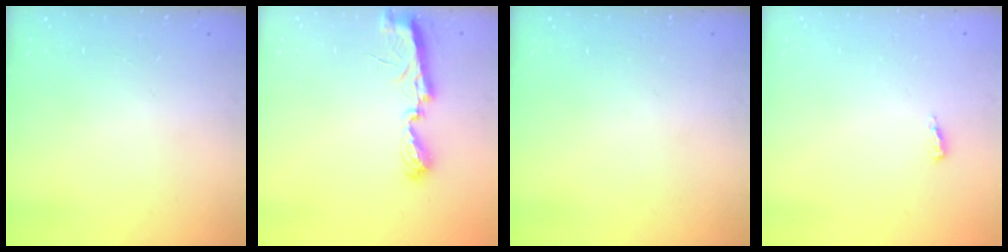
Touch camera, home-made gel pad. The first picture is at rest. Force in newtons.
{"total": 7.2, "press": 7.2, "slide": 0.1}
{"total": 0.0}
{"total": 2.7, "press": 2.5, "slide": 1.0}